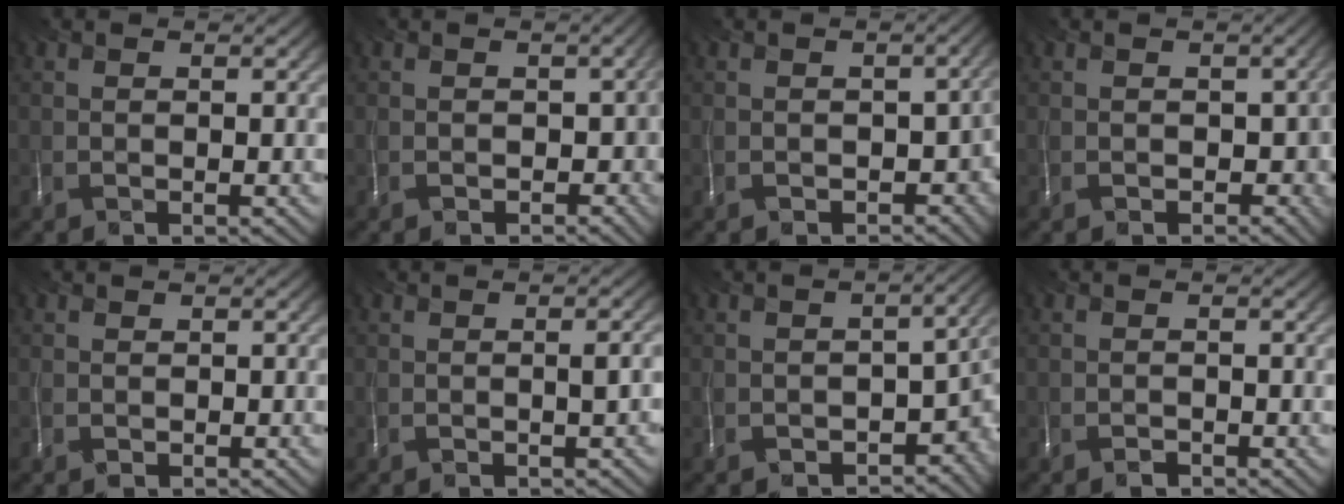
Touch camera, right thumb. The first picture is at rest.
{"total": 3.6, "force": [-1.7, 2.6, 1.8], "torque": [-0.026, -0.015, -0.024]}
{"total": 5.7, "force": [-2.8, 3.7, 3.3], "torque": [-0.045, -0.027, -0.042]}
{"total": 3.9, "force": [-1.6, 2.8, 2.1], "torque": [-0.032, -0.014, -0.023]}
{"total": 0.6, "force": [0.1, 0.3, -0.5], "torque": [0.005, -0.003, 0.007]}
{"total": 2.0, "force": [-0.5, 0.5, 1.9], "torque": [-0.022, 0.008, -0.006]}
{"total": 8.1, "force": [-3.4, 4.5, 5.8], "torque": [-0.088, -0.038, -0.043]}
{"total": 0.9, "force": [-0.9, 0.2, -0.2], "torque": [0.006, -0.006, -0.013]}